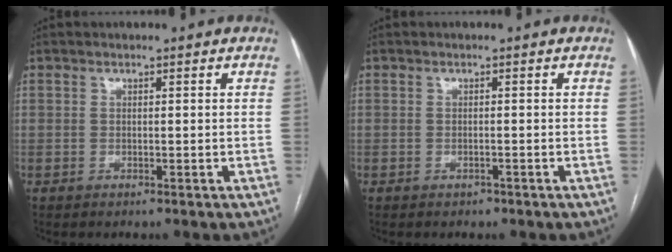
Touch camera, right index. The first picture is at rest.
{"total": 0.7, "force": [-0.5, 0.4, 0.3], "torque": [-0.008, 0.000, -0.005]}